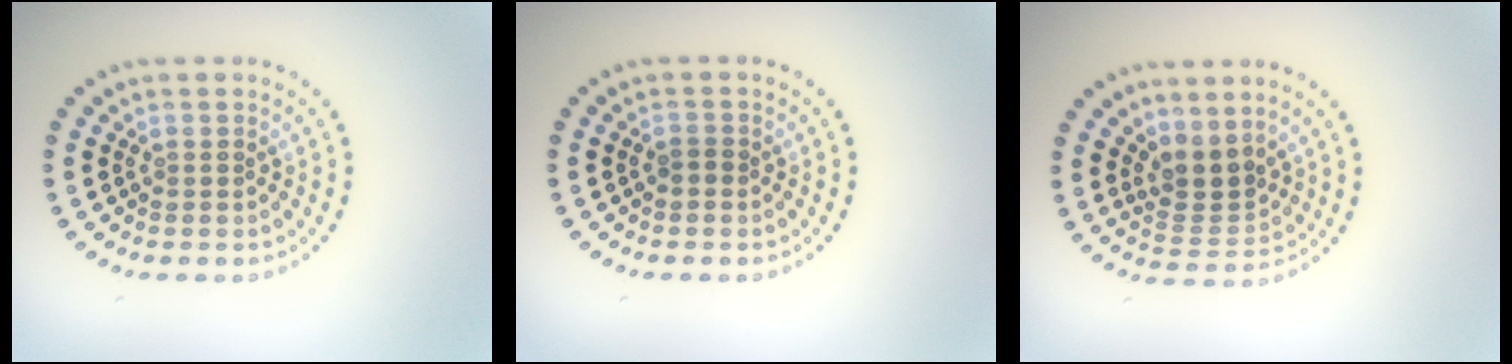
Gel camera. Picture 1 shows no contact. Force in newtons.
{"total": 0.7, "press": 0.6, "slide": 0.3}
{"total": 2.8, "press": 2.1, "slide": 1.8}